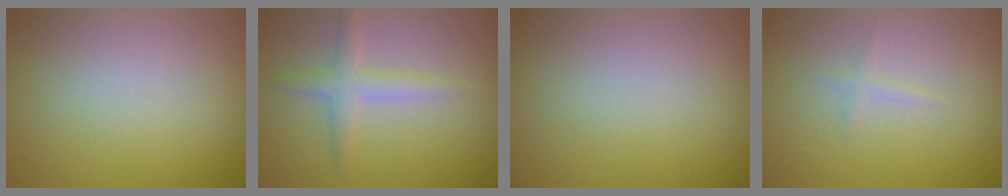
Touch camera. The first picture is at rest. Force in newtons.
{"total": 2.4, "press": 2.4, "slide": 0.0}
{"total": 0.0}
{"total": 0.8, "press": 0.8, "slide": 0.1}